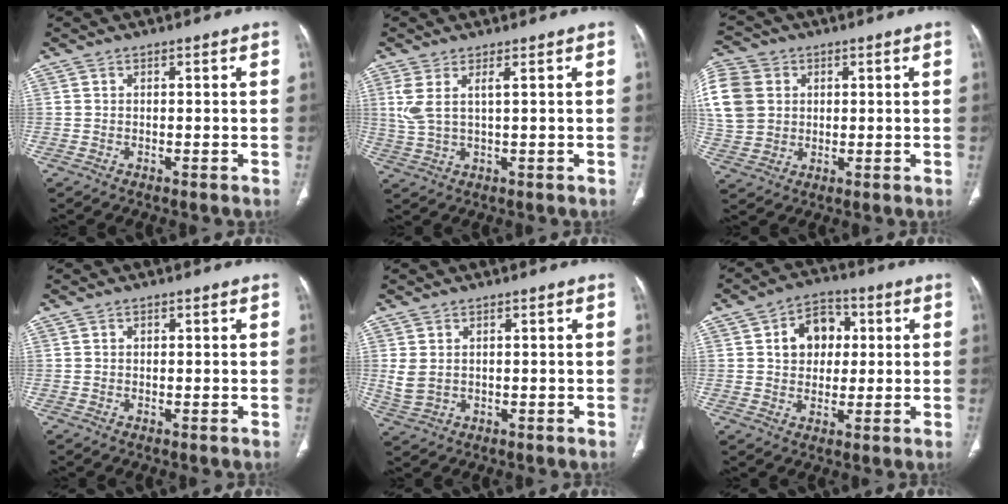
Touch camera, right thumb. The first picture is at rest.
{"total": 4.6, "force": [1.7, 1.1, 4.2], "torque": [-0.111, -0.005, 0.046]}
{"total": 20.4, "force": [4.5, 17.2, 10.1], "torque": [-0.271, 0.041, 0.096]}
{"total": 0.5, "force": [0.2, 0.4, 0.2], "torque": [-0.001, 0.001, 0.003]}
{"total": 3.6, "force": [0.7, 2.6, 2.5], "torque": [-0.058, 0.000, 0.023]}
{"total": 9.4, "force": [2.0, 7.3, 5.6], "torque": [-0.049, 0.008, 0.026]}